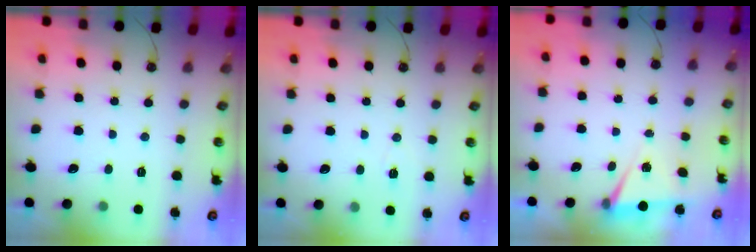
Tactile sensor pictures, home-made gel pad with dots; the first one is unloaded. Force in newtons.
{"total": 3.4, "press": 2.6, "slide": 2.1}
{"total": 4.8, "press": 1.9, "slide": 4.4}